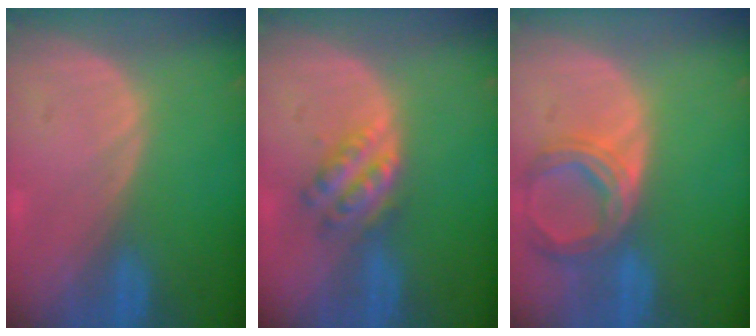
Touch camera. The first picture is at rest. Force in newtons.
{"total": 5.1, "press": 4.8, "slide": 1.8}
{"total": 6.9, "press": 6.4, "slide": 2.7}